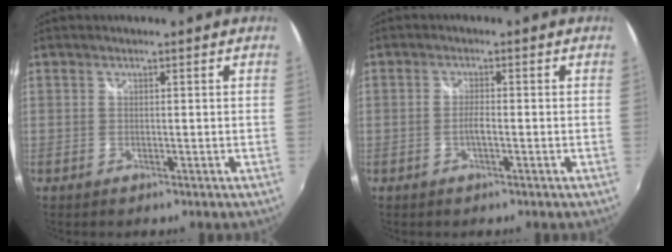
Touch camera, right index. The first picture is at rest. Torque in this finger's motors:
{"motor_torque": [0.30, -0.19, 0.14, 0.04]}